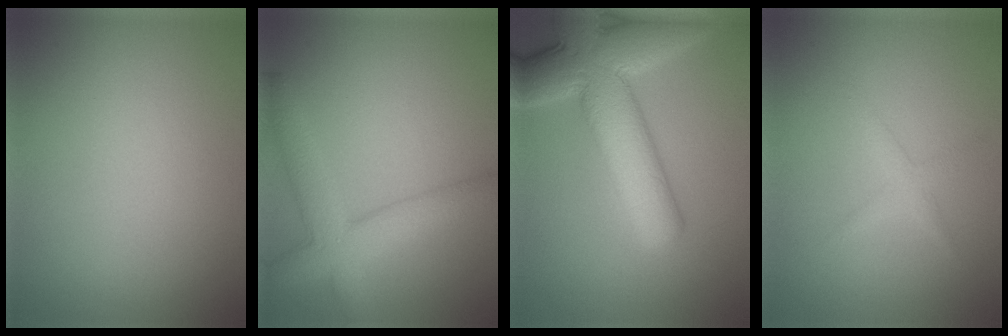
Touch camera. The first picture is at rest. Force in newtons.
{"total": 5.7, "press": 5.7, "slide": 0.2}
{"total": 10.3, "press": 10.3, "slide": 0.4}
{"total": 1.3, "press": 1.3, "slide": 0.1}